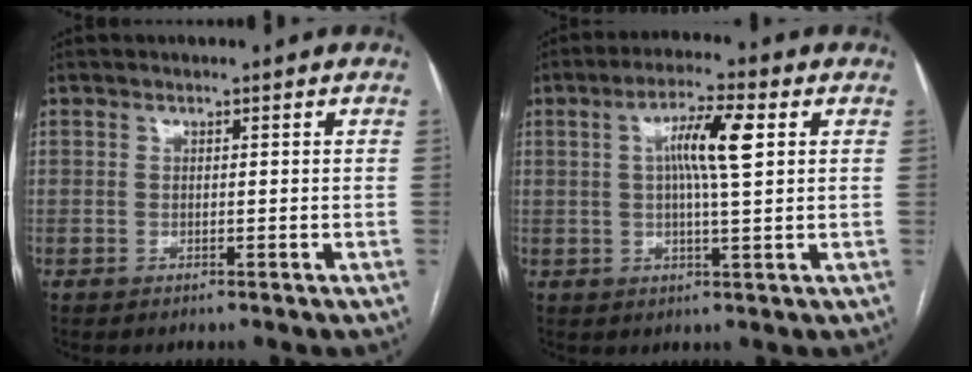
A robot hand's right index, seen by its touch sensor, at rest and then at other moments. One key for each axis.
{"total": 7.6, "fx": 1.6, "fy": -1.8, "fz": 7.2, "tx": -0.133, "ty": 0.006, "tz": 0.036}